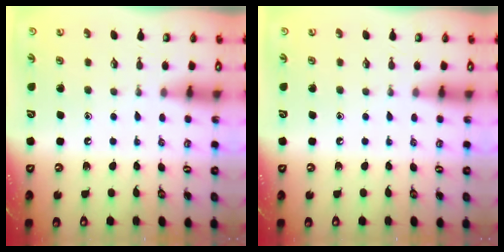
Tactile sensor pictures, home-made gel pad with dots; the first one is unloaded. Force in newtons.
{"total": 0.0}